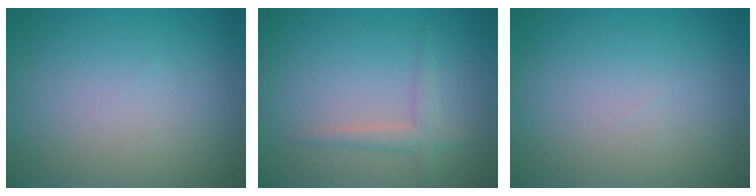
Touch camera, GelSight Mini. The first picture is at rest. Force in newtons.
{"total": 1.9, "press": 1.9, "slide": 0.1}
{"total": 0.0}